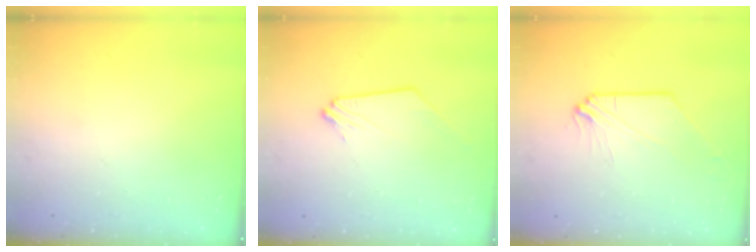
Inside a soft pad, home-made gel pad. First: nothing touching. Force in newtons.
{"total": 0.0}
{"total": 0.7, "press": 0.7, "slide": 0.0}